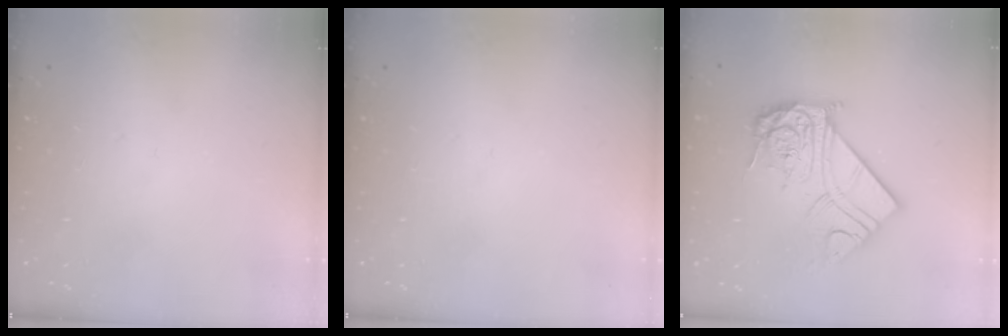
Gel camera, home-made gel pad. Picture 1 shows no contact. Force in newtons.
{"total": 0.0}
{"total": 17.4, "press": 17.3, "slide": 1.7}